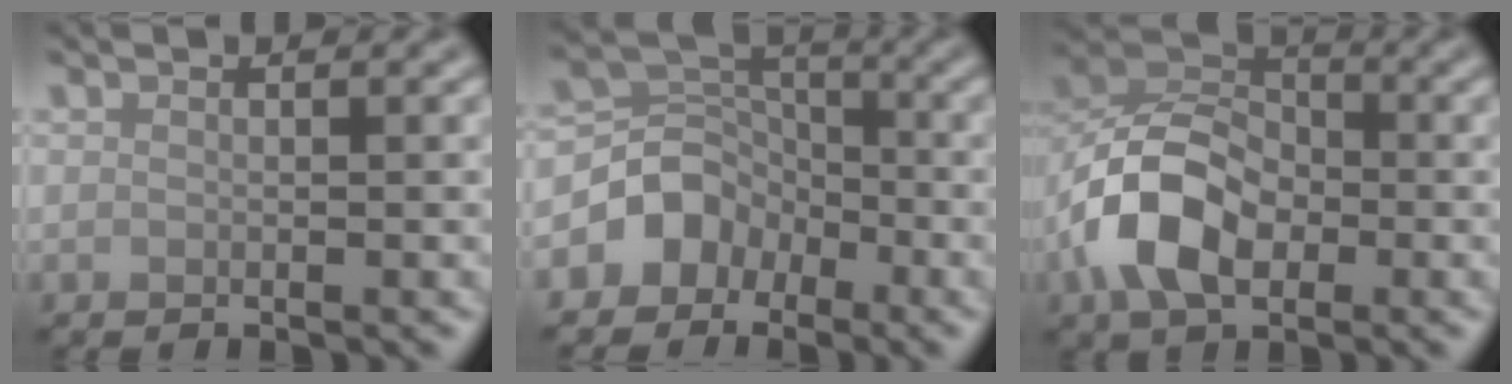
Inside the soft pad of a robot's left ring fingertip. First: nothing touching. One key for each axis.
{"total": 4.3, "fx": -2.1, "fy": 3.5, "fz": 1.3, "tx": -0.015, "ty": 0.007, "tz": -0.048}
{"total": 8.0, "fx": -2.5, "fy": 5.3, "fz": 5.5, "tx": -0.110, "ty": 0.009, "tz": -0.058}